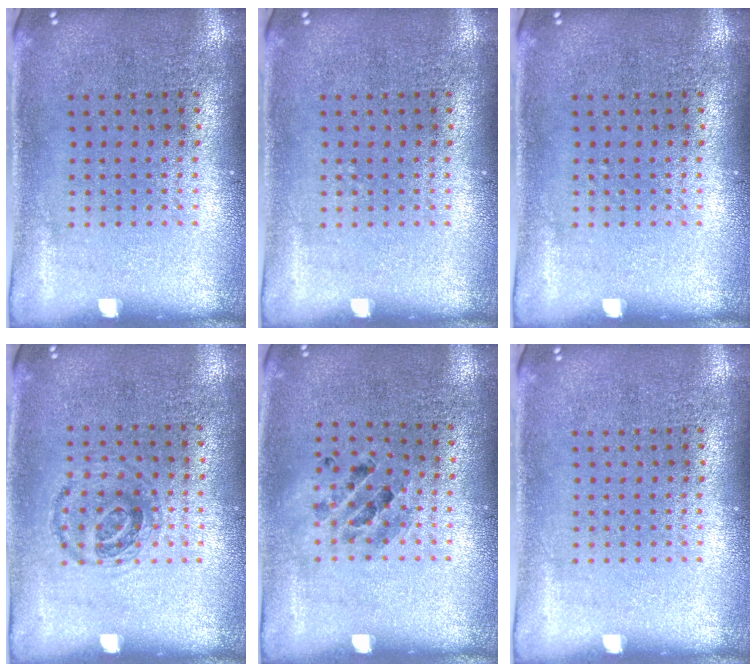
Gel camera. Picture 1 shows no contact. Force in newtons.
{"total": 0.0}
{"total": 0.0}
{"total": 1.0, "press": 0.8, "slide": 0.5}
{"total": 0.9, "press": 0.9, "slide": 0.1}
{"total": 0.0}